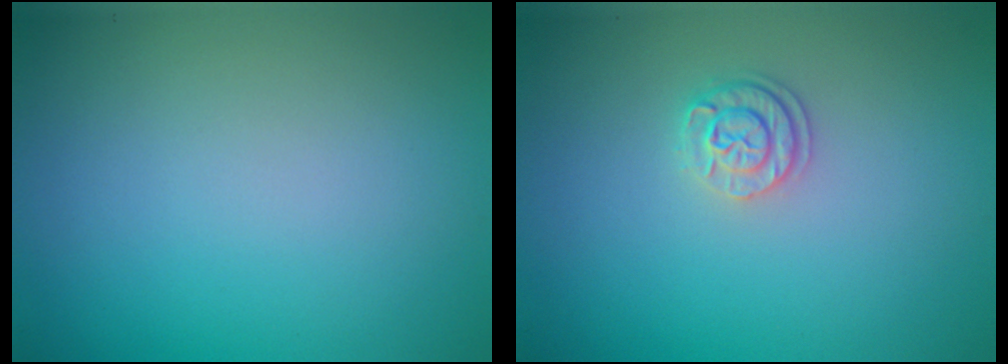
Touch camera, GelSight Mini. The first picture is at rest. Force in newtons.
{"total": 1.9, "press": 1.7, "slide": 0.9}